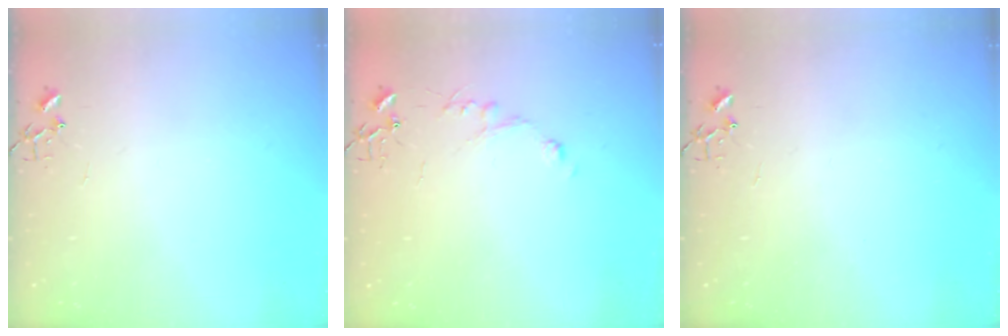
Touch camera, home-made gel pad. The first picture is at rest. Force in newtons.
{"total": 5.5, "press": 5.5, "slide": 0.6}
{"total": 0.0}